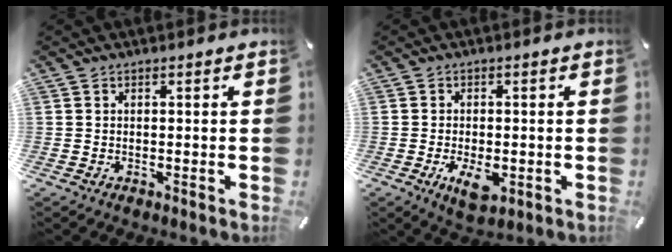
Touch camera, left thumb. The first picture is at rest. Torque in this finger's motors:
{"motor_torque": [0.60, 0.91, 0.08, -0.03, 0.04]}